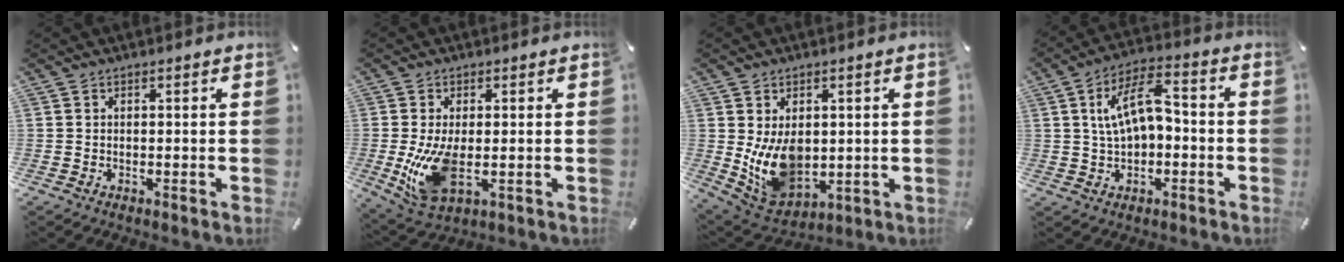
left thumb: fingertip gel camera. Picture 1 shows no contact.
{"total": 11.1, "force": [-0.8, 6.0, 9.4], "torque": [-0.199, -0.024, -0.011]}
{"total": 11.4, "force": [0.8, 8.4, 7.7], "torque": [-0.151, -0.012, 0.022]}
{"total": 11.0, "force": [1.1, 6.0, 9.2], "torque": [-0.172, 0.015, 0.020]}